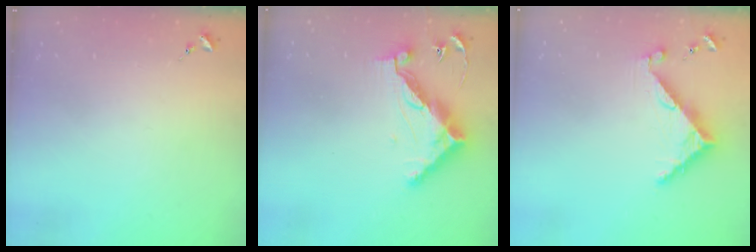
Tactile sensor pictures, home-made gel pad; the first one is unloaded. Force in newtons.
{"total": 12.8, "press": 12.8, "slide": 0.5}
{"total": 7.3, "press": 7.3, "slide": 0.6}